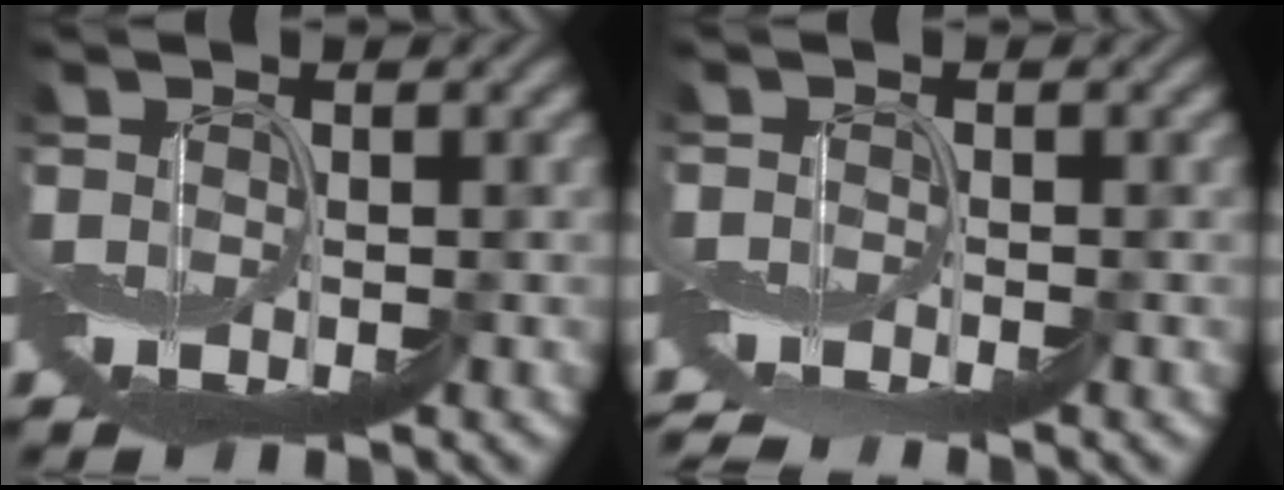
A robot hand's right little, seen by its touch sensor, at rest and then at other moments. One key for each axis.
{"total": 3.0, "fx": -2.9, "fy": 0.1, "fz": 0.9, "tx": -0.019, "ty": -0.006, "tz": -0.055}